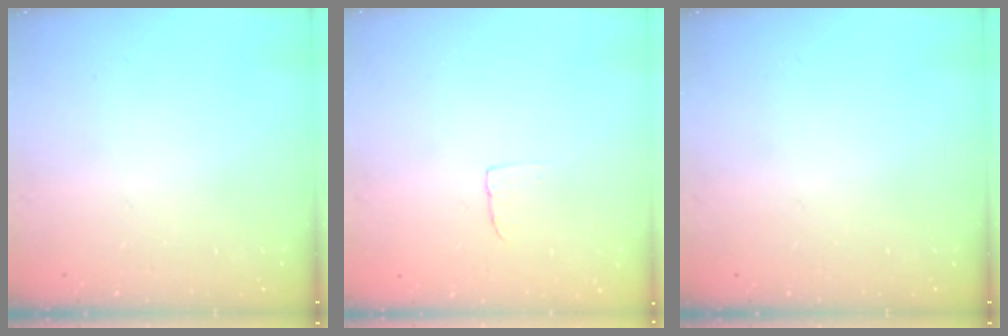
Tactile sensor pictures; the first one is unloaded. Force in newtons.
{"total": 2.4, "press": 2.4, "slide": 0.1}
{"total": 0.0}